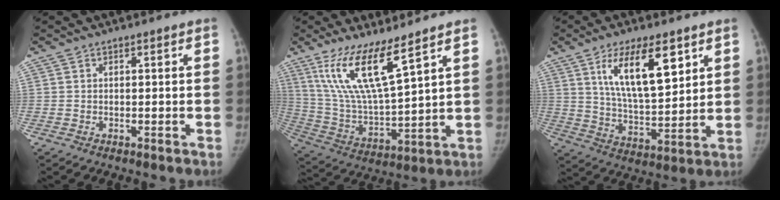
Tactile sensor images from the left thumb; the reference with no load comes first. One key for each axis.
{"total": 14.8, "fx": 9.2, "fy": 2.7, "fz": 11.3, "tx": -0.219, "ty": -0.057, "tz": 0.194}
{"total": 15.0, "fx": 6.9, "fy": 5.7, "fz": 12.0, "tx": -0.178, "ty": -0.037, "tz": 0.129}